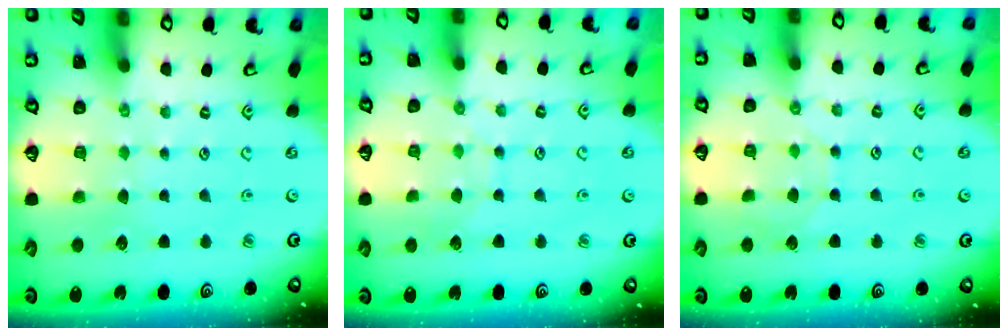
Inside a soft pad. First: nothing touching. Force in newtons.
{"total": 6.2, "press": 6.2, "slide": 0.6}
{"total": 3.3, "press": 3.2, "slide": 0.4}